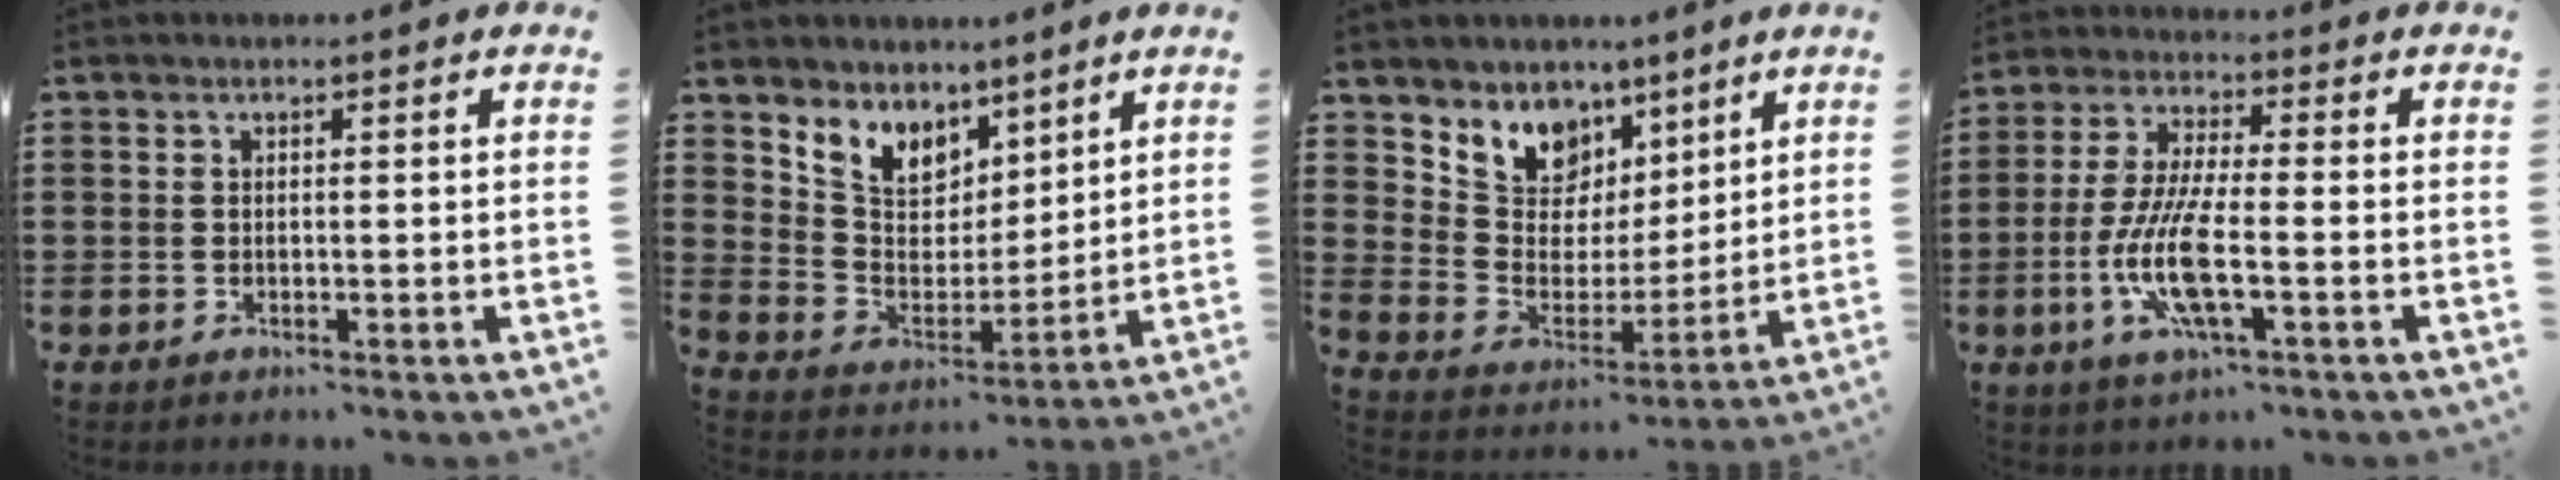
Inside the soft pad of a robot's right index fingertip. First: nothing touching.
{"total": 7.0, "force": [5.4, 4.4, 0.6], "torque": [-0.055, -0.031, 0.104]}
{"total": 8.1, "force": [5.6, 5.8, 0.6], "torque": [-0.053, -0.055, 0.103]}
{"total": 10.1, "force": [-3.2, 2.5, 9.2], "torque": [-0.204, -0.017, -0.065]}